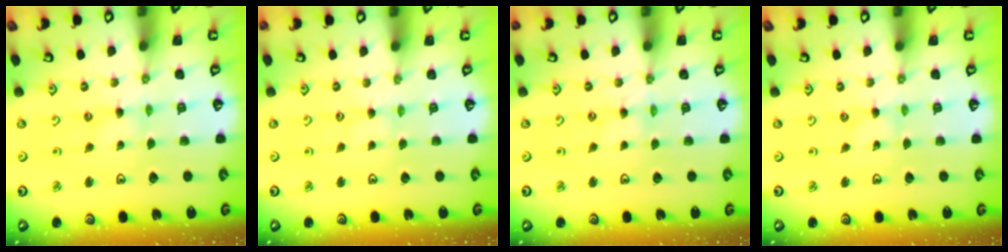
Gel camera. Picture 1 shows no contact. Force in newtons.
{"total": 0.0}
{"total": 0.0}
{"total": 0.0}